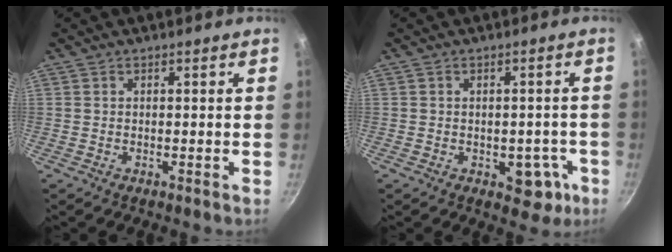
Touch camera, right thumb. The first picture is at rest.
{"total": 6.4, "force": [-2.3, 4.2, 4.3], "torque": [-0.012, 0.019, -0.020]}